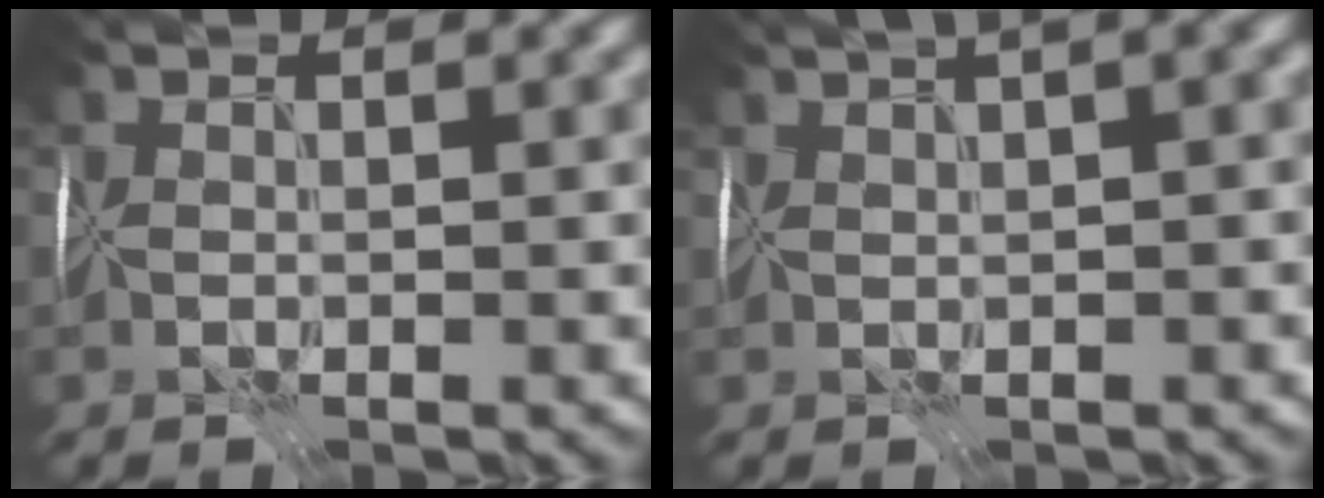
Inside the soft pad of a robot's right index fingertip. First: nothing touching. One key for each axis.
{"total": 6.5, "fx": 3.8, "fy": 2.0, "fz": 5.0, "tx": -0.059, "ty": 0.043, "tz": 0.042}